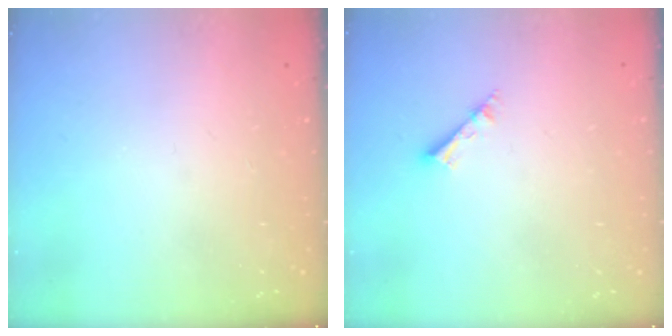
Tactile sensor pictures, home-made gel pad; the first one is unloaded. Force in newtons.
{"total": 2.5, "press": 2.5, "slide": 0.1}